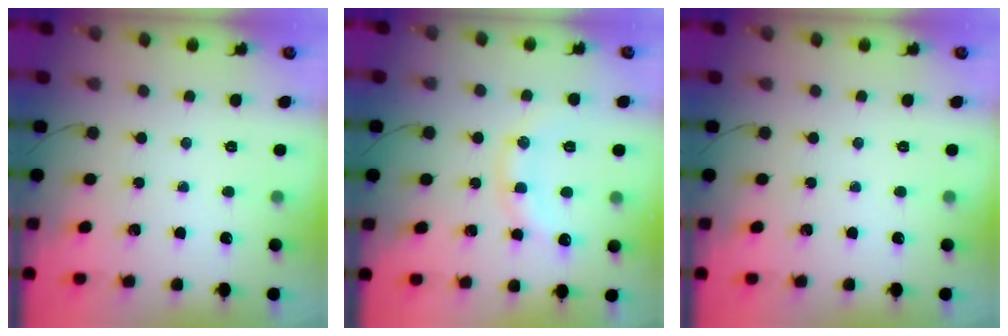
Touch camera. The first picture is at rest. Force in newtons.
{"total": 13.4, "press": 13.3, "slide": 0.6}
{"total": 0.0}